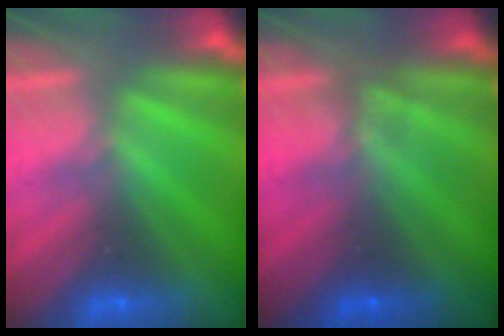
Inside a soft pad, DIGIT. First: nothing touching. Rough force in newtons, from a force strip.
{"total": 1.1}